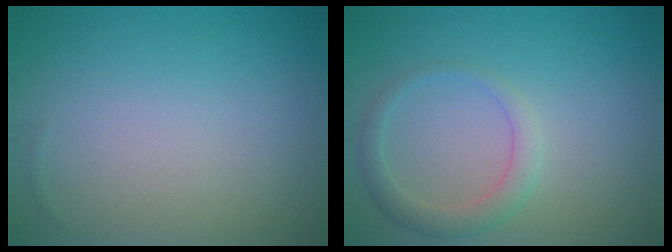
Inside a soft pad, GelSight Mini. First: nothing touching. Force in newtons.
{"total": 2.4, "press": 2.4, "slide": 0.1}